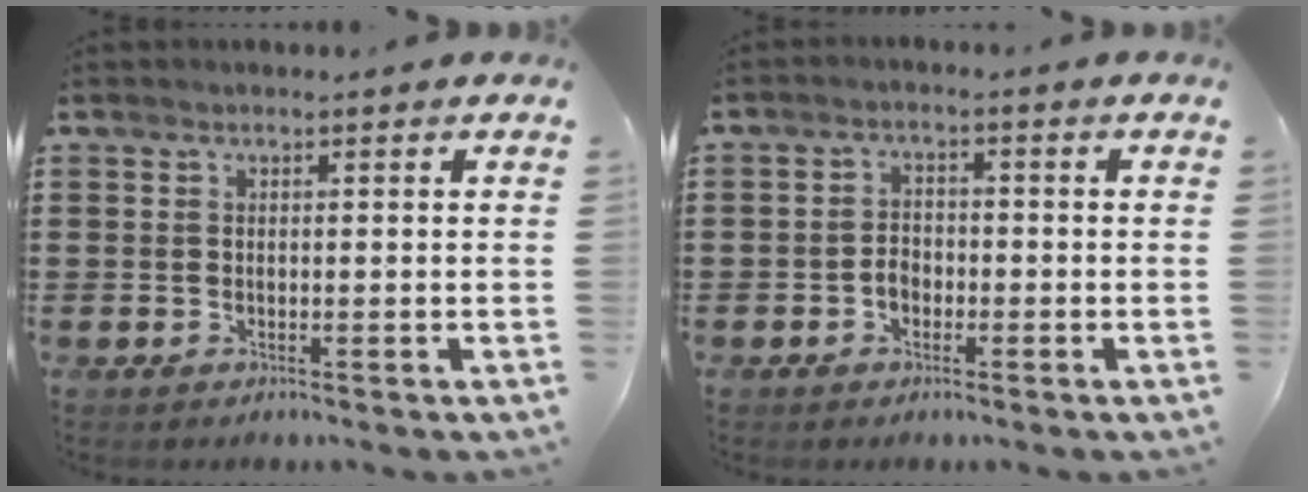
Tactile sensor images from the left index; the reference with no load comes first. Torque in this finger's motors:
{"motor_torque": [0.17, 0.16, 0.07, 0.04]}